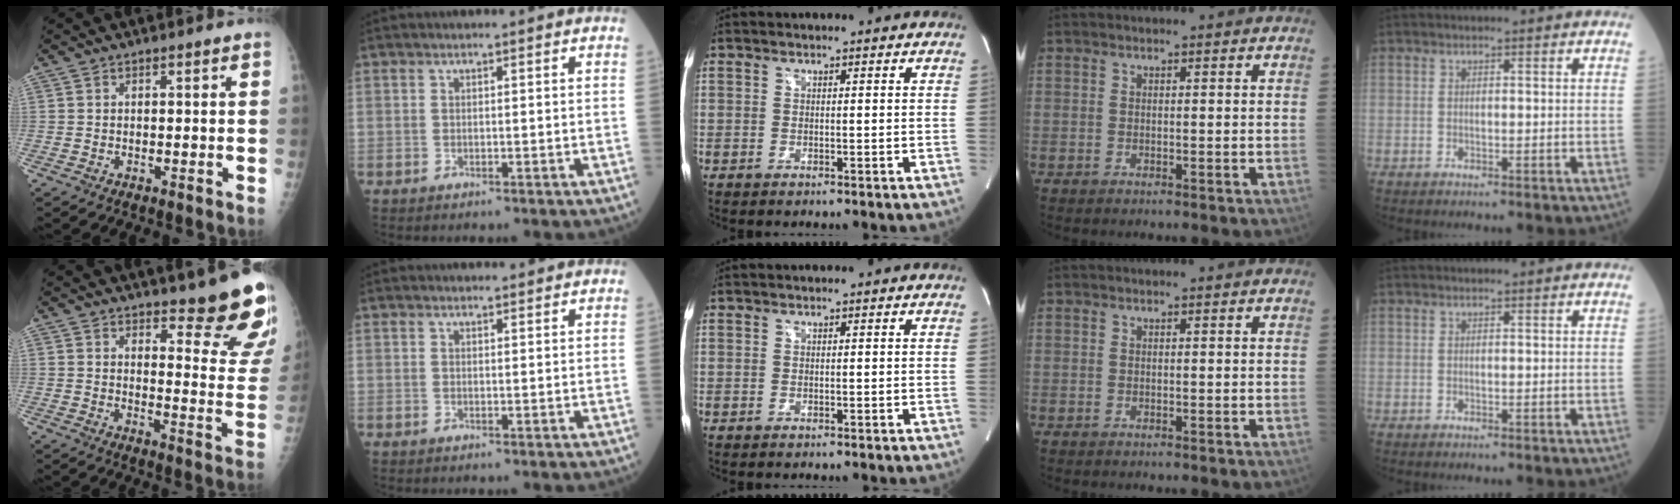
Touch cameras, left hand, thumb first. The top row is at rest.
{"thumb": {"total": 15.1, "force": [11.6, 3.5, 9.0], "torque": [-0.072, -0.095, 0.140]}, "index": {"total": 2.2, "force": [2.1, 0.5, 0.2], "torque": [-0.005, 0.006, 0.027]}}